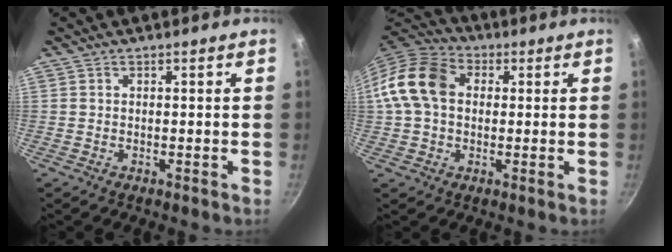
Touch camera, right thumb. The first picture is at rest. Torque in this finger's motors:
{"motor_torque": [-0.41, 0.97, 0.80, -0.63, 0.13]}